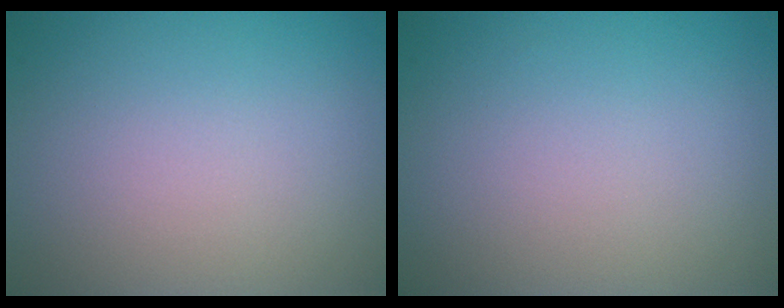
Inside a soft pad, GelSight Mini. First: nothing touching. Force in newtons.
{"total": 0.0}